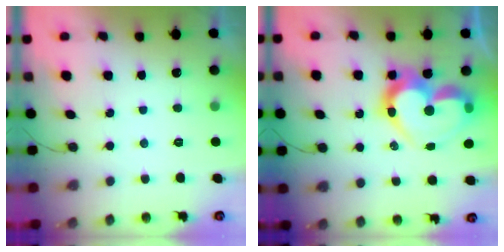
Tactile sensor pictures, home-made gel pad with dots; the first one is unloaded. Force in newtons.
{"total": 17.7, "press": 17.6, "slide": 1.9}